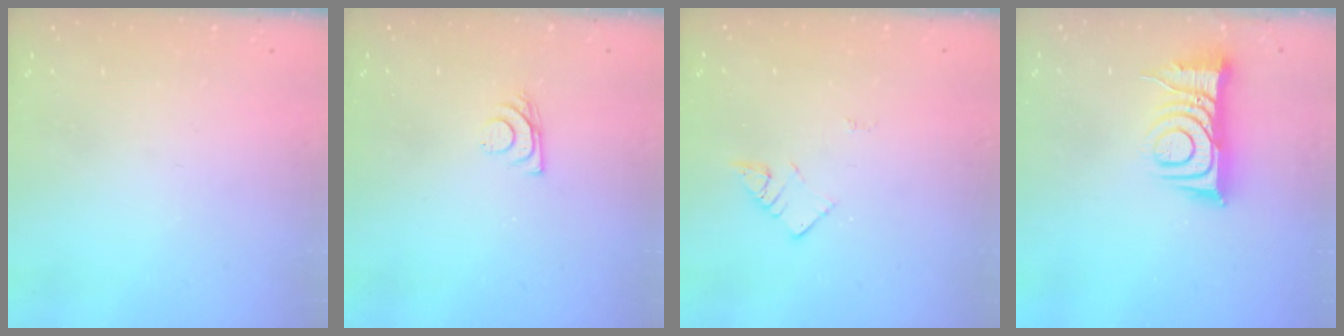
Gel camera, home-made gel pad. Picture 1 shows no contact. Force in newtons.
{"total": 7.2, "press": 7.2, "slide": 0.6}
{"total": 3.0, "press": 3.0, "slide": 0.4}
{"total": 10.4, "press": 10.4, "slide": 1.0}